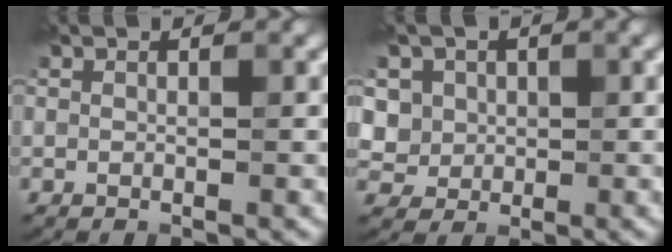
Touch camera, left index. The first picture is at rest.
{"total": 4.4, "force": [1.1, 4.0, 1.4], "torque": [-0.014, 0.019, 0.013]}